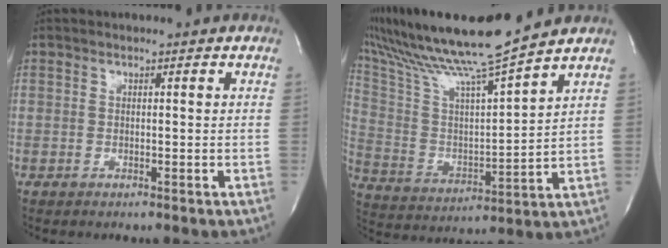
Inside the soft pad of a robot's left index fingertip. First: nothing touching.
{"total": 17.8, "force": [15.4, -1.3, 8.9], "torque": [-0.180, -0.009, 0.277]}